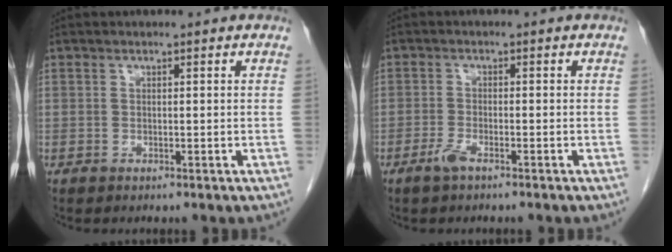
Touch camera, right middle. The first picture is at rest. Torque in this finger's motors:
{"motor_torque": [-0.34, 0.03, -0.01, 0.01]}